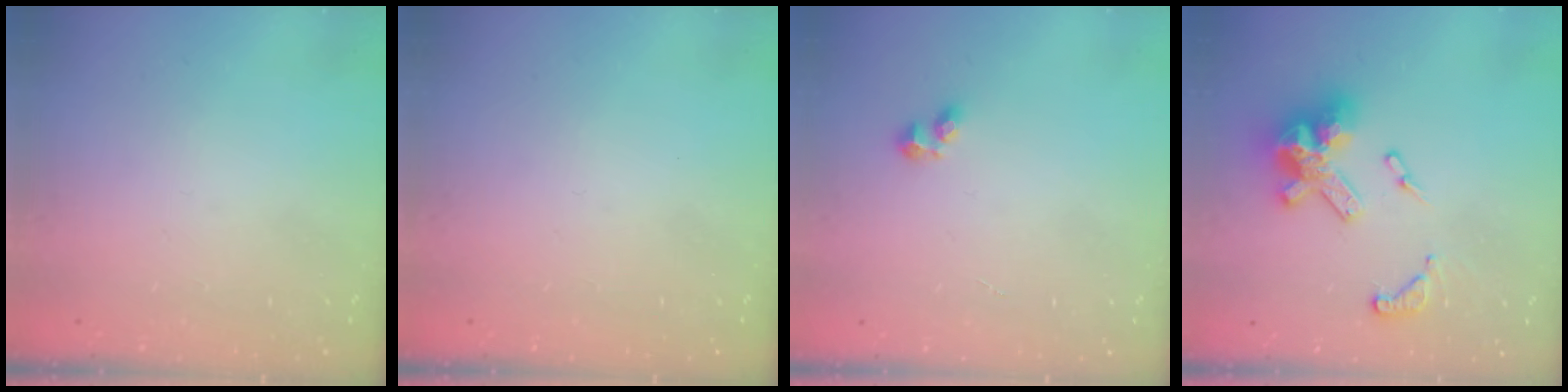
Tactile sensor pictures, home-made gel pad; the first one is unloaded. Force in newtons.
{"total": 0.0}
{"total": 3.4, "press": 3.3, "slide": 0.7}
{"total": 16.9, "press": 16.8, "slide": 1.8}